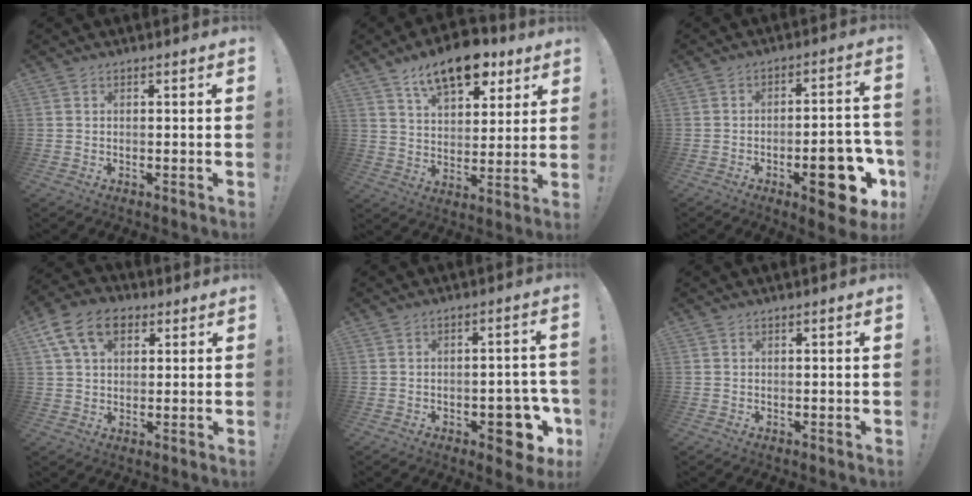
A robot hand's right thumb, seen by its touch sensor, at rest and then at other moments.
{"total": 14.4, "force": [9.3, 7.2, 8.4], "torque": [-0.122, -0.051, 0.165]}
{"total": 15.7, "force": [-6.8, 5.7, 12.9], "torque": [-0.133, 0.029, -0.095]}
{"total": 12.5, "force": [5.5, 8.0, 7.9], "torque": [-0.127, -0.006, 0.105]}
{"total": 10.4, "force": [-4.3, 5.4, 7.8], "torque": [-0.068, 0.023, -0.065]}
{"total": 0.7, "force": [0.4, -0.2, 0.5], "torque": [-0.007, -0.001, 0.006]}